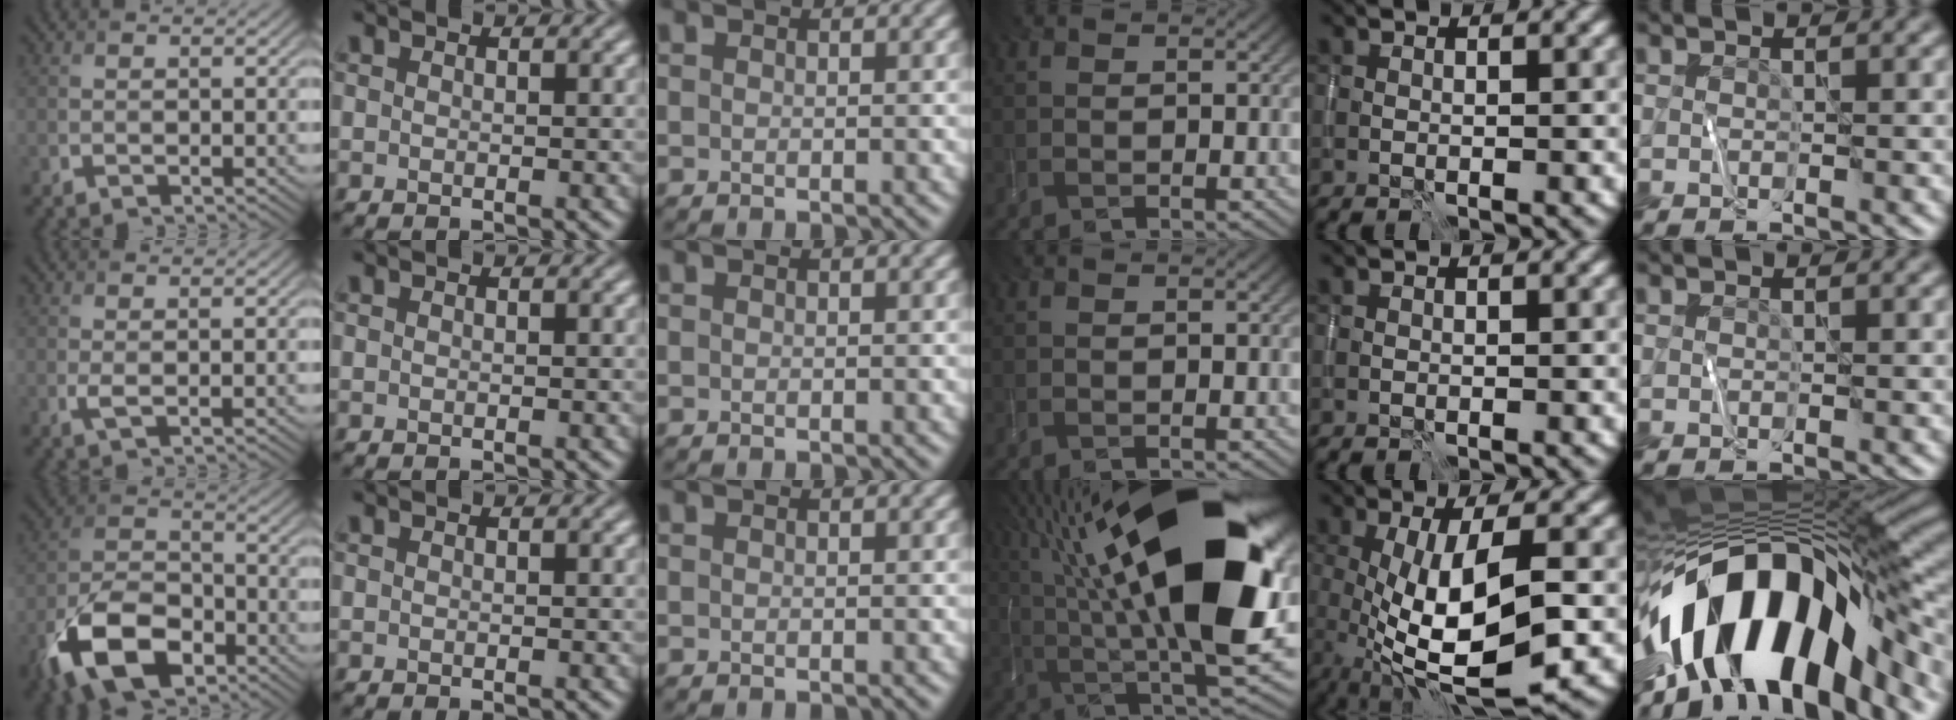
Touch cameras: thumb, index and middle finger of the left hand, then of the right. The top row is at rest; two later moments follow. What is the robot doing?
{"motion": "wipe", "object": "whiteboard"}